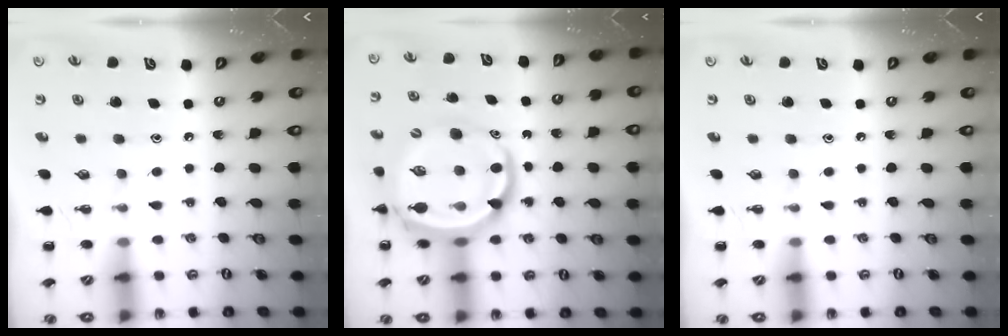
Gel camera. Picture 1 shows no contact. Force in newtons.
{"total": 14.4, "press": 13.9, "slide": 3.8}
{"total": 0.0}